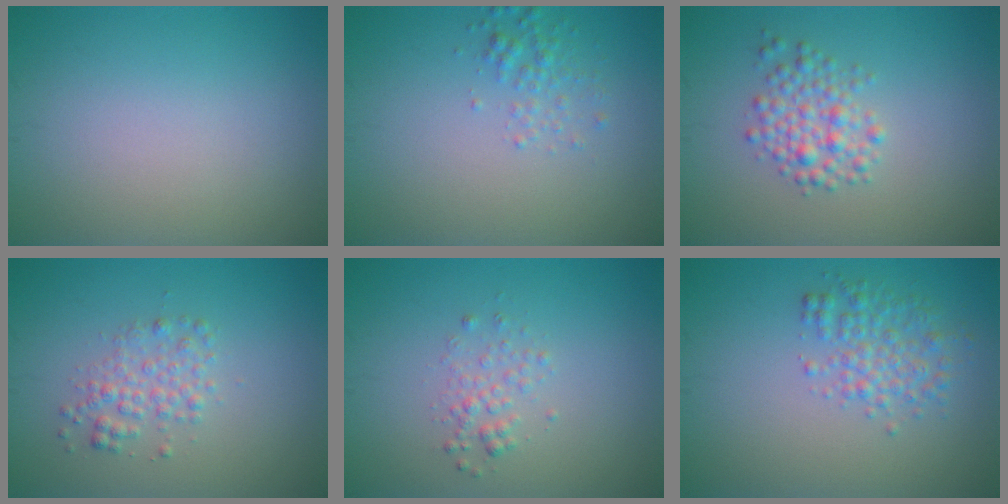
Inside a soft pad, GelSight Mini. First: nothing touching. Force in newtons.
{"total": 1.6, "press": 1.6, "slide": 0.1}
{"total": 2.8, "press": 2.8, "slide": 0.1}
{"total": 2.2, "press": 2.2, "slide": 0.0}
{"total": 1.5, "press": 1.5, "slide": 0.1}
{"total": 3.0, "press": 3.0, "slide": 0.1}